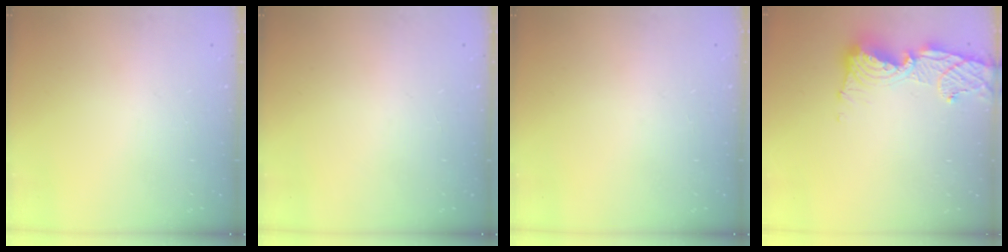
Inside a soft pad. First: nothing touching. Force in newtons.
{"total": 0.0}
{"total": 0.0}
{"total": 13.3, "press": 13.2, "slide": 1.6}